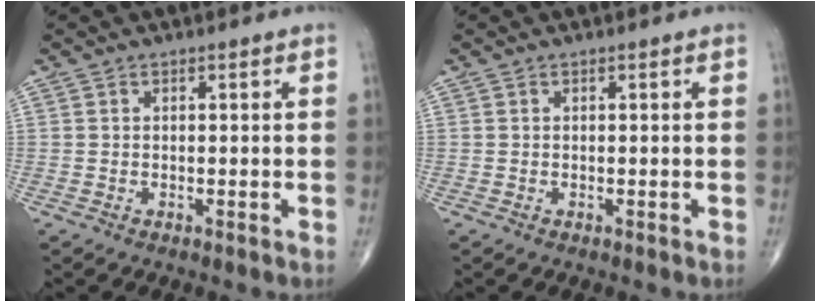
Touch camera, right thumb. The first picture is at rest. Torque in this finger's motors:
{"motor_torque": [-0.05, 0.05, 0.01, 0.01, 0.00]}